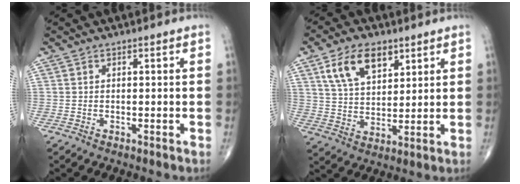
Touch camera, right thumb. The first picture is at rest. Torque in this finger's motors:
{"motor_torque": [-0.30, 0.42, 0.19, 0.21, 0.10]}